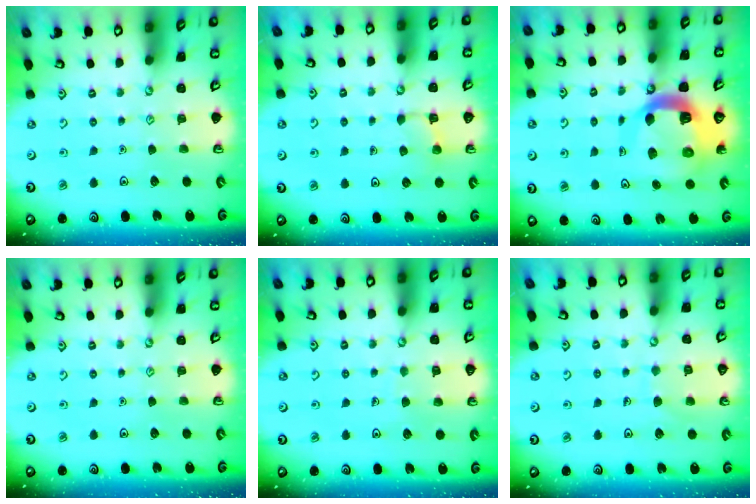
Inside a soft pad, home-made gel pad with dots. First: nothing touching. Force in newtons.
{"total": 3.5, "press": 3.5, "slide": 0.6}
{"total": 14.8, "press": 14.6, "slide": 1.8}
{"total": 0.0}
{"total": 5.7, "press": 5.7, "slide": 0.5}
{"total": 6.6, "press": 6.6, "slide": 0.5}